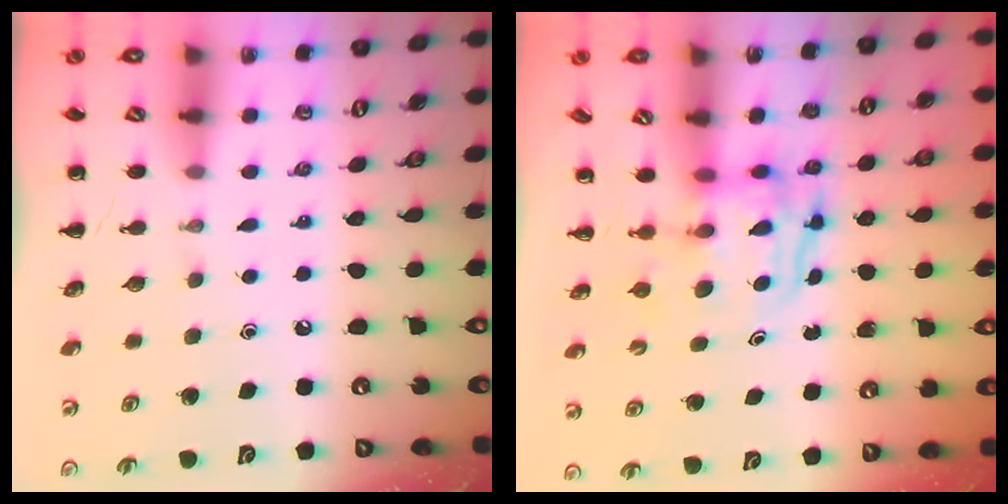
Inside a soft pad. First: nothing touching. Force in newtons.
{"total": 3.9, "press": 3.8, "slide": 0.4}